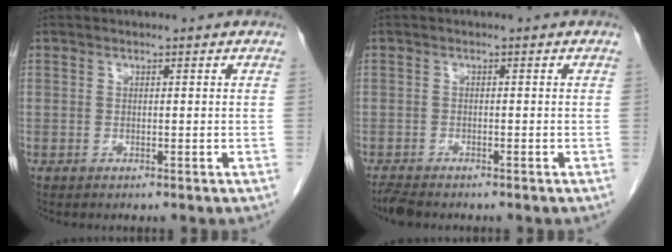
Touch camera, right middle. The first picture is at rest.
{"total": 2.9, "force": [-2.6, 0.7, 1.2], "torque": [-0.027, -0.010, -0.044]}